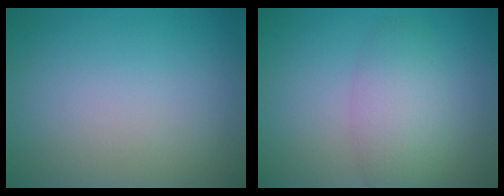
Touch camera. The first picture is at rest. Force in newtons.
{"total": 3.6, "press": 3.6, "slide": 0.2}